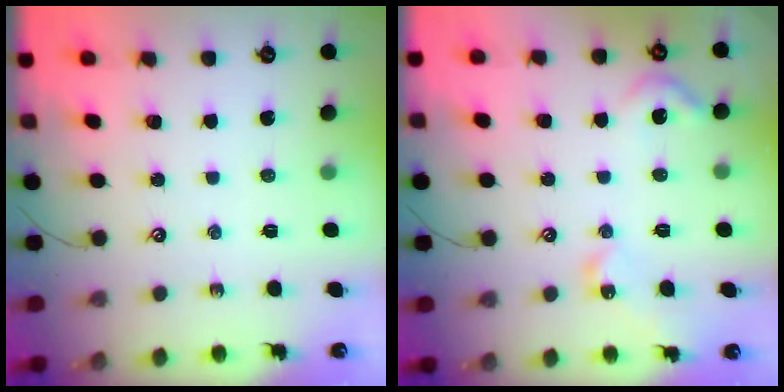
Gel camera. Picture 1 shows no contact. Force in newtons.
{"total": 8.5, "press": 8.5, "slide": 0.8}